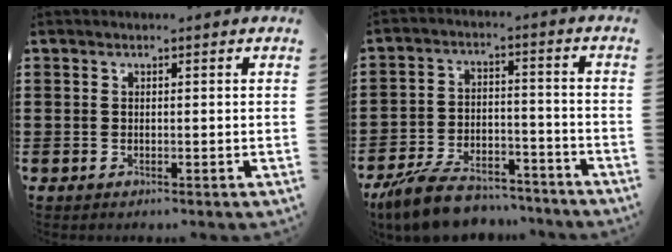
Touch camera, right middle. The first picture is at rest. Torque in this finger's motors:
{"motor_torque": [0.35, -0.34, 0.28, 0.16]}